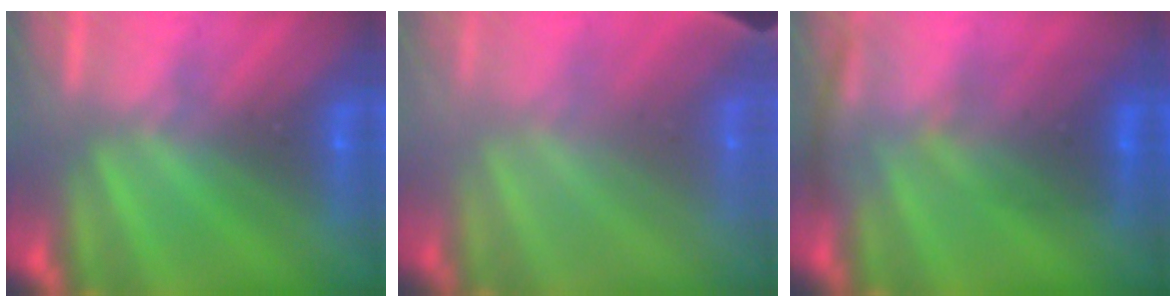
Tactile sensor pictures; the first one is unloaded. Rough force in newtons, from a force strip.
{"total": 1.3}
{"total": 2.7}